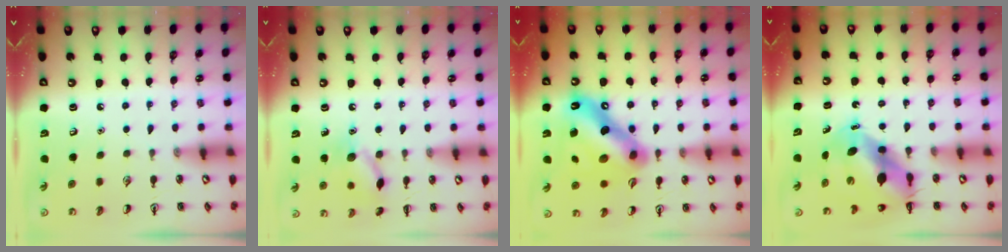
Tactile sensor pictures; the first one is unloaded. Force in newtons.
{"total": 11.2, "press": 11.2, "slide": 0.6}
{"total": 17.6, "press": 17.6, "slide": 0.1}
{"total": 10.3, "press": 9.9, "slide": 2.9}